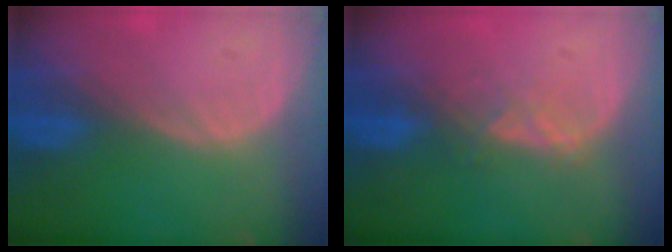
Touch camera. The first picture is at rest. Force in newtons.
{"total": 2.9, "press": 2.8, "slide": 0.7}